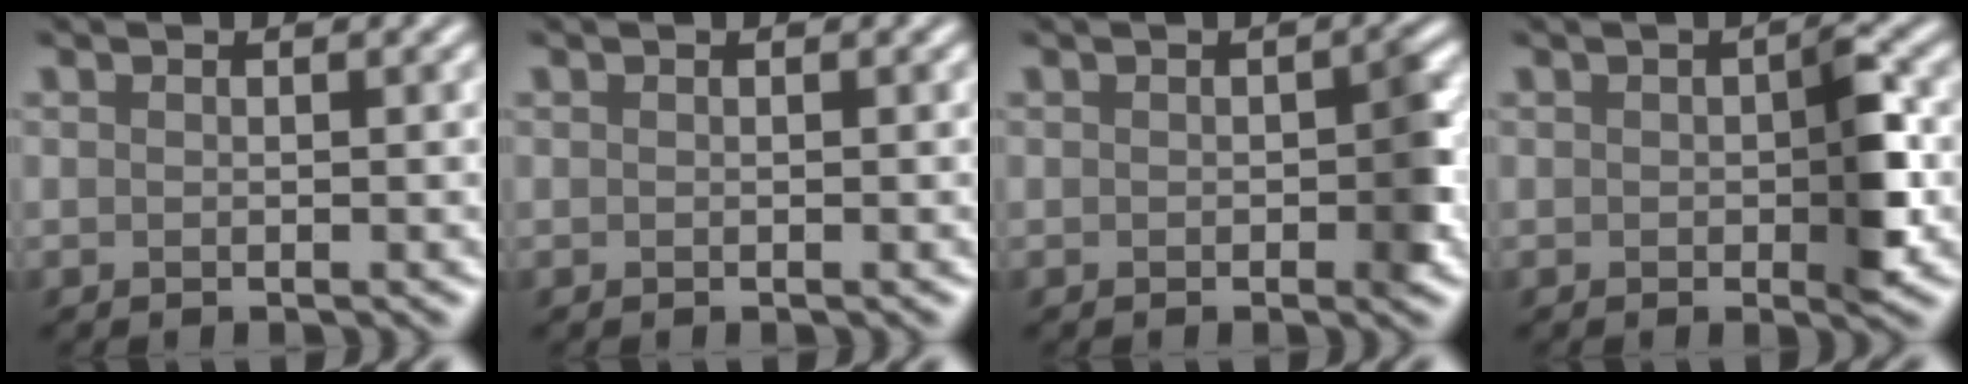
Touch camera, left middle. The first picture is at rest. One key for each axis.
{"total": 0.0}
{"total": 2.6, "fx": -0.3, "fy": 1.3, "fz": 2.2, "tx": -0.025, "ty": -0.001, "tz": -0.005}
{"total": 3.6, "fx": -0.2, "fy": 1.3, "fz": 3.3, "tx": -0.045, "ty": -0.001, "tz": -0.002}